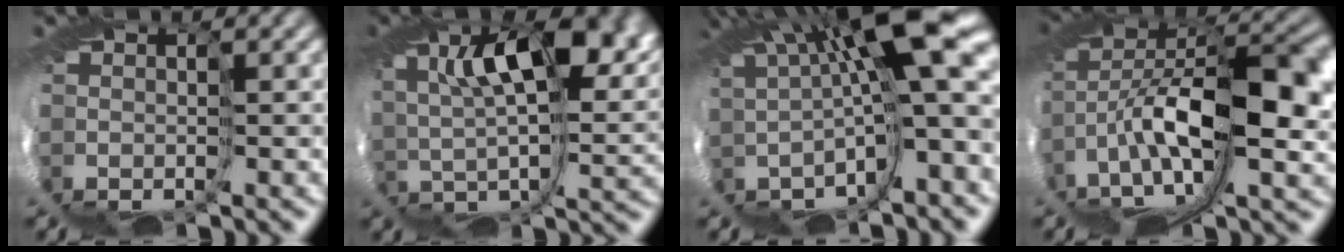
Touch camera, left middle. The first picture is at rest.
{"total": 9.2, "force": [5.6, 2.0, 7.0], "torque": [-0.128, -0.004, 0.105]}
{"total": 10.8, "force": [2.6, 0.2, 10.5], "torque": [-0.158, 0.025, 0.046]}
{"total": 9.9, "force": [0.9, 4.1, 9.0], "torque": [-0.187, 0.015, 0.010]}